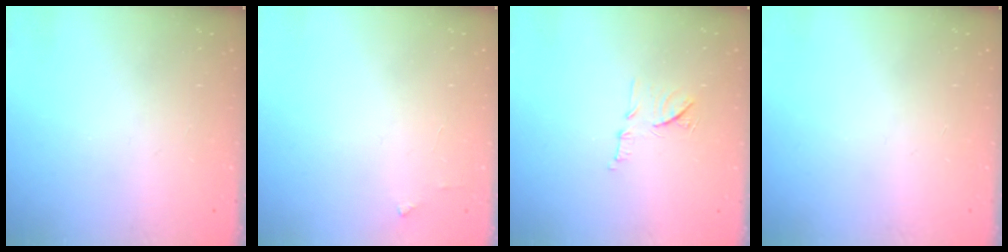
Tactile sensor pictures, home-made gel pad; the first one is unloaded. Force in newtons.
{"total": 2.6, "press": 2.6, "slide": 0.2}
{"total": 9.6, "press": 9.6, "slide": 0.3}
{"total": 0.0}